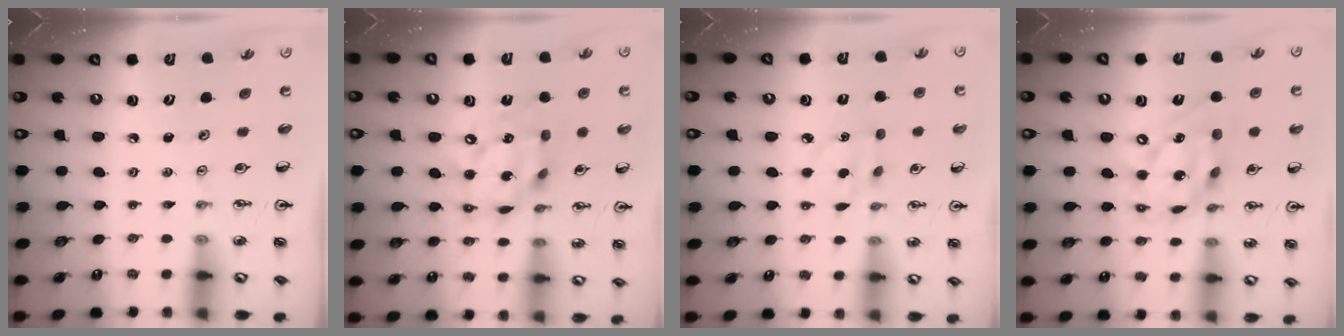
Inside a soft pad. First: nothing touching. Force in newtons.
{"total": 14.6, "press": 14.5, "slide": 1.2}
{"total": 5.2, "press": 5.2, "slide": 0.5}
{"total": 15.0, "press": 15.0, "slide": 1.1}